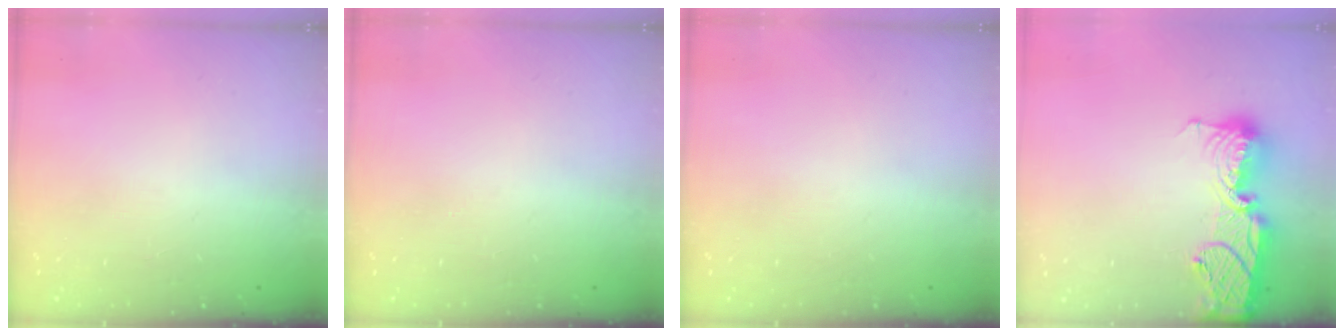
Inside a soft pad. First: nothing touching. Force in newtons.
{"total": 0.0}
{"total": 0.0}
{"total": 17.0, "press": 16.3, "slide": 4.7}